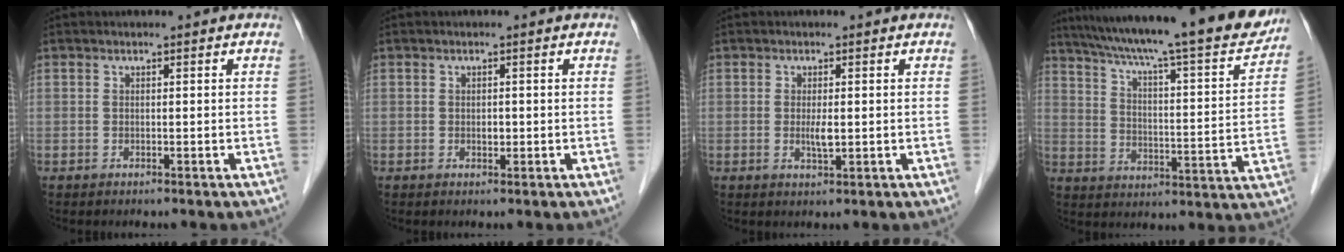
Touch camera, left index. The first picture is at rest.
{"total": 0.9, "force": [-0.2, 0.6, 0.6], "torque": [-0.011, -0.003, -0.003]}
{"total": 2.0, "force": [-0.1, 0.4, 2.0], "torque": [-0.041, -0.007, -0.001]}
{"total": 25.9, "force": [22.3, 1.9, 13.1], "torque": [-0.213, -0.030, 0.303]}